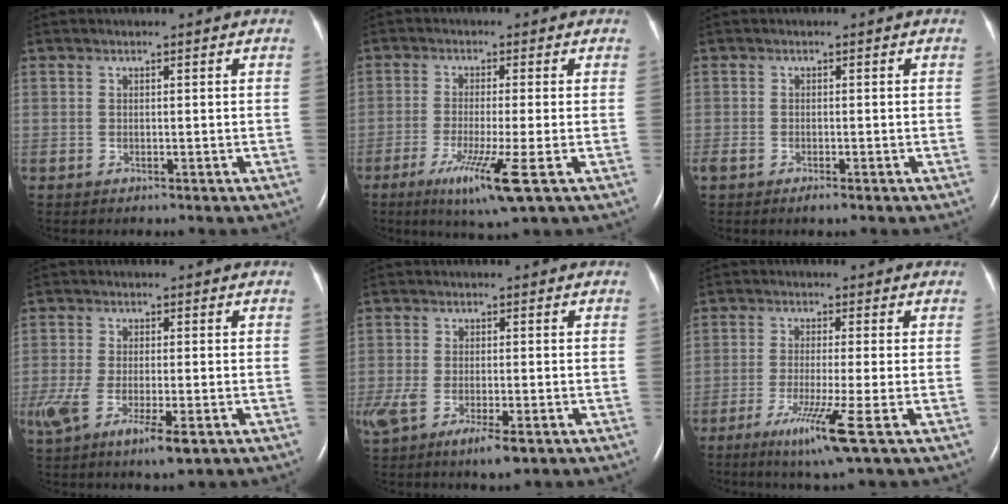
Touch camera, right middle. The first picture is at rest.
{"total": 7.7, "force": [-3.5, -0.6, 6.9], "torque": [-0.130, -0.028, -0.060]}
{"total": 1.7, "force": [-1.2, 0.5, 1.1], "torque": [-0.025, -0.005, -0.017]}
{"total": 10.7, "force": [-5.1, 3.3, 8.8], "torque": [-0.176, -0.032, -0.085]}
{"total": 10.7, "force": [-5.8, 3.9, 8.1], "torque": [-0.169, -0.028, -0.092]}
{"total": 7.2, "force": [-3.4, -1.1, 6.2], "torque": [-0.118, -0.027, -0.063]}